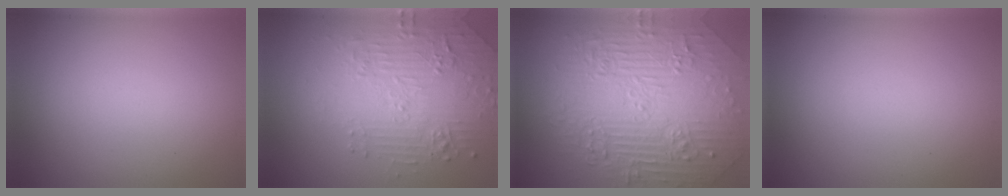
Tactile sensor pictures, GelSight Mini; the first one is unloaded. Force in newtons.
{"total": 4.8, "press": 3.7, "slide": 3.1}
{"total": 10.6, "press": 7.0, "slide": 8.0}
{"total": 0.0}